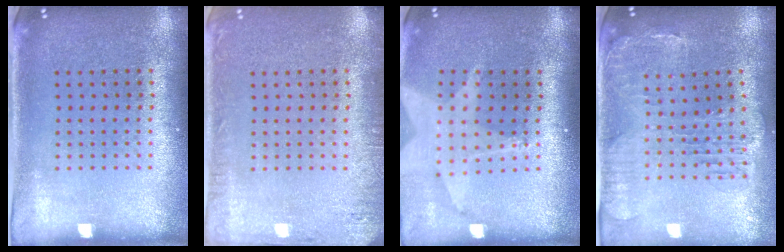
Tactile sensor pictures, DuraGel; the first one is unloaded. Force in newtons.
{"total": 1.9, "press": 1.9, "slide": 0.2}
{"total": 1.9, "press": 1.5, "slide": 1.2}
{"total": 1.6, "press": 1.5, "slide": 0.5}